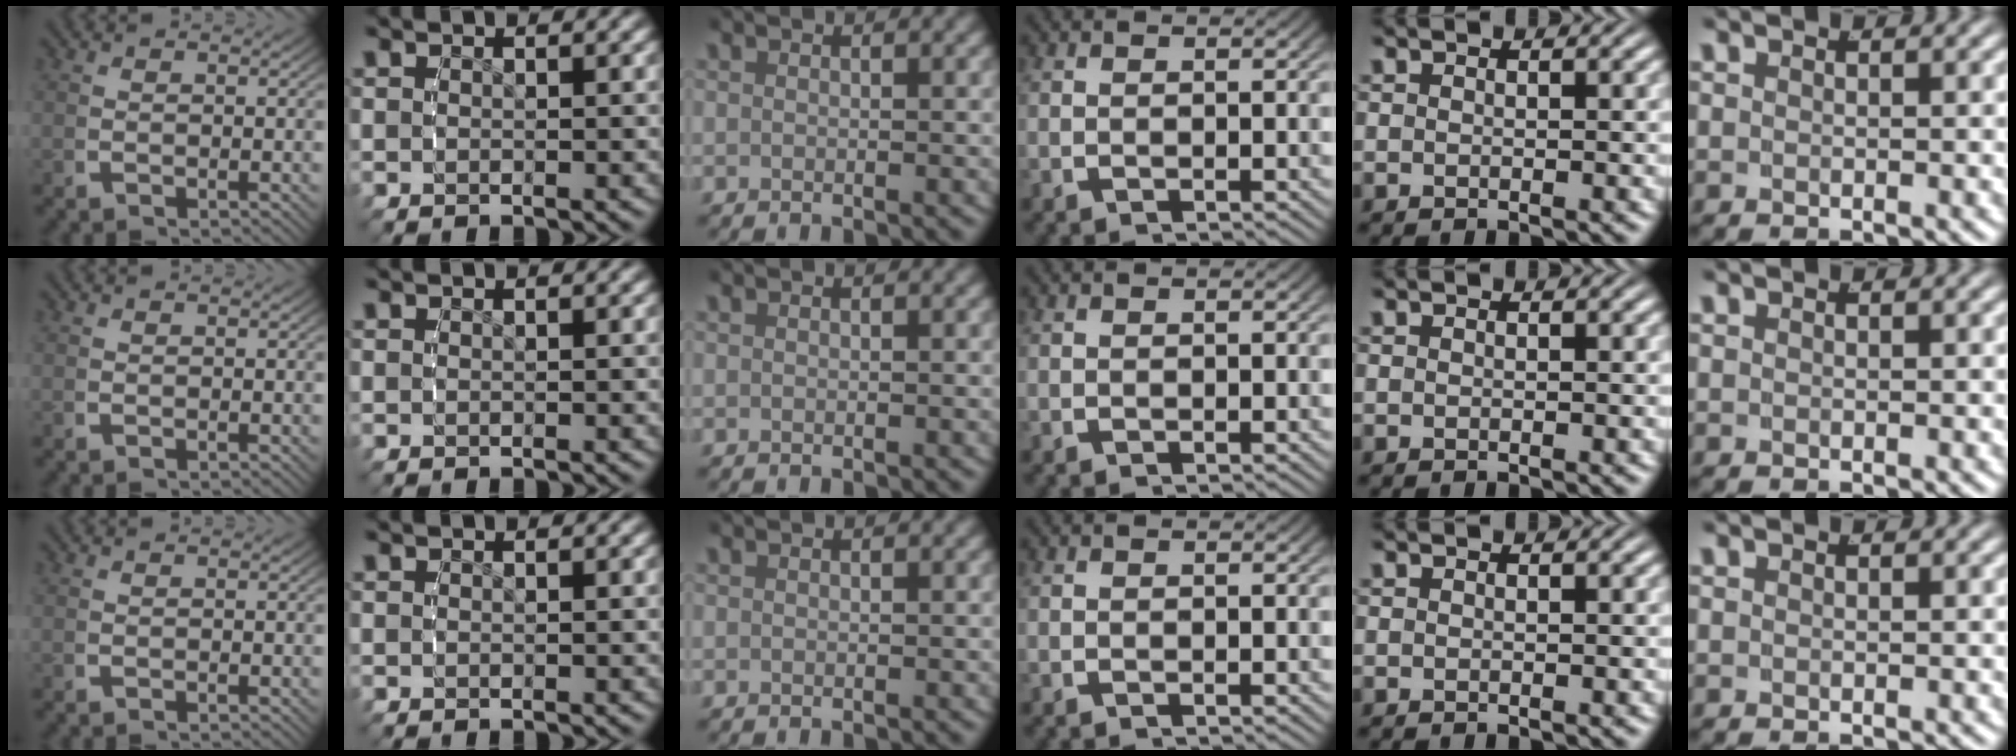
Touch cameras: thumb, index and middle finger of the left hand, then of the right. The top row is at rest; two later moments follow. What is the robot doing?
{"motion": "reach", "object": "velcro strap"}